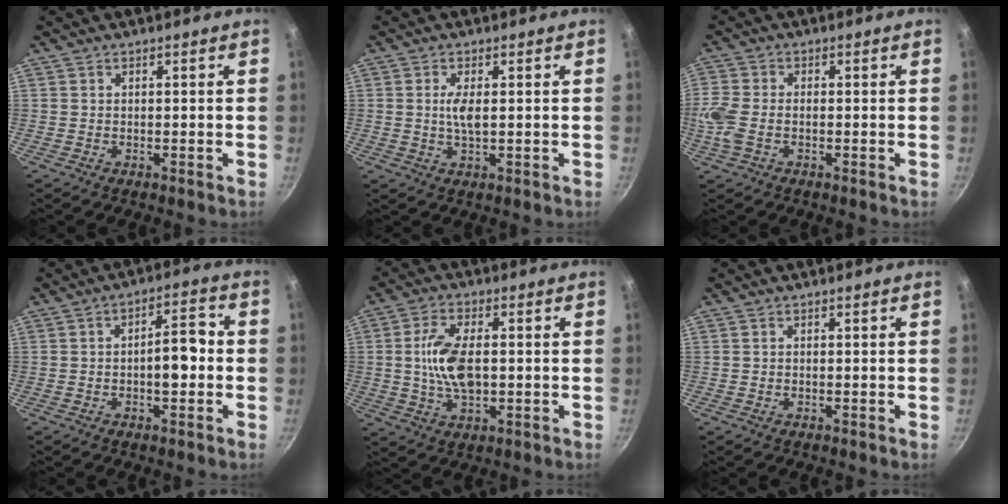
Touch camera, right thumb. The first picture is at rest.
{"total": 3.6, "force": [0.4, 1.2, 3.4], "torque": [-0.071, -0.001, 0.008]}
{"total": 6.4, "force": [-1.5, 4.0, 4.8], "torque": [-0.116, 0.003, -0.040]}
{"total": 7.1, "force": [-1.0, 3.1, 6.3], "torque": [-0.074, 0.028, -0.018]}
{"total": 10.0, "force": [0.2, 5.1, 8.6], "torque": [-0.163, 0.007, 0.003]}
{"total": 0.0}